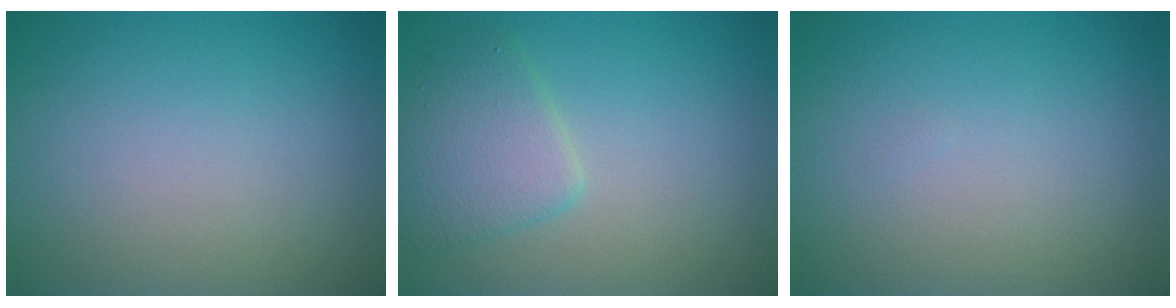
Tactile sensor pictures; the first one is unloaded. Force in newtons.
{"total": 3.4, "press": 3.4, "slide": 0.2}
{"total": 0.0}